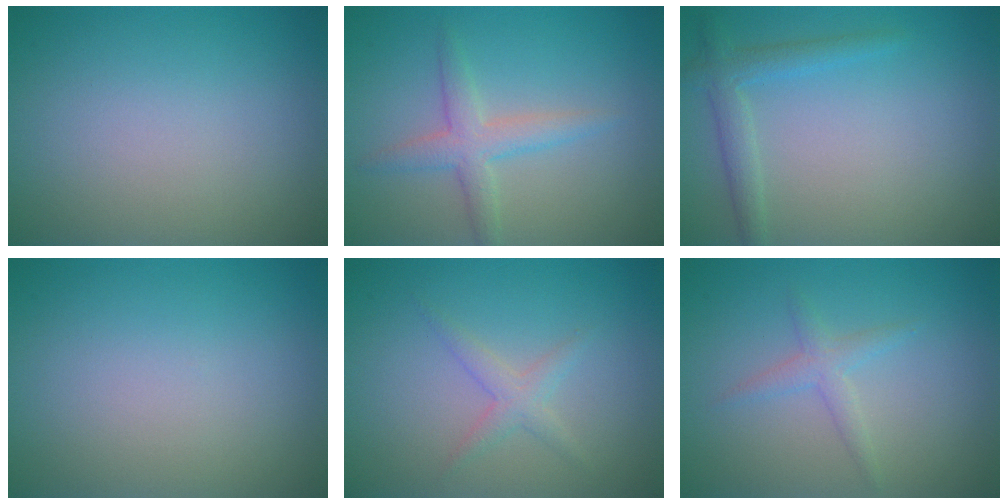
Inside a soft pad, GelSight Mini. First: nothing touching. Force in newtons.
{"total": 2.8, "press": 2.8, "slide": 0.1}
{"total": 2.3, "press": 2.3, "slide": 0.1}
{"total": 0.0}
{"total": 1.6, "press": 1.6, "slide": 0.1}
{"total": 1.6, "press": 1.6, "slide": 0.1}